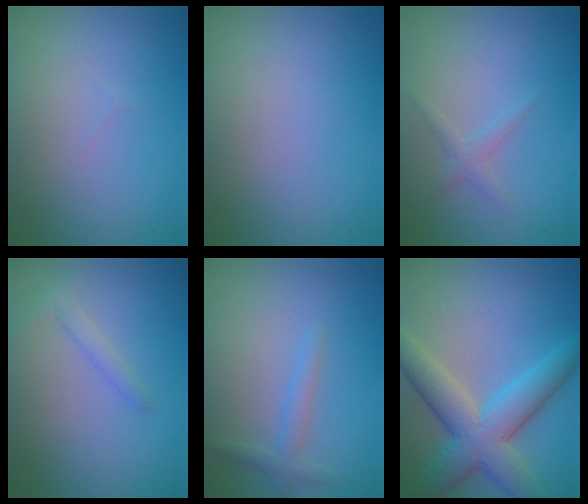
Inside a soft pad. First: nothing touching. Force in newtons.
{"total": 0.0}
{"total": 1.2, "press": 1.2, "slide": 0.1}
{"total": 1.3, "press": 1.3, "slide": 0.1}
{"total": 1.3, "press": 1.3, "slide": 0.1}
{"total": 7.5, "press": 7.5, "slide": 0.2}